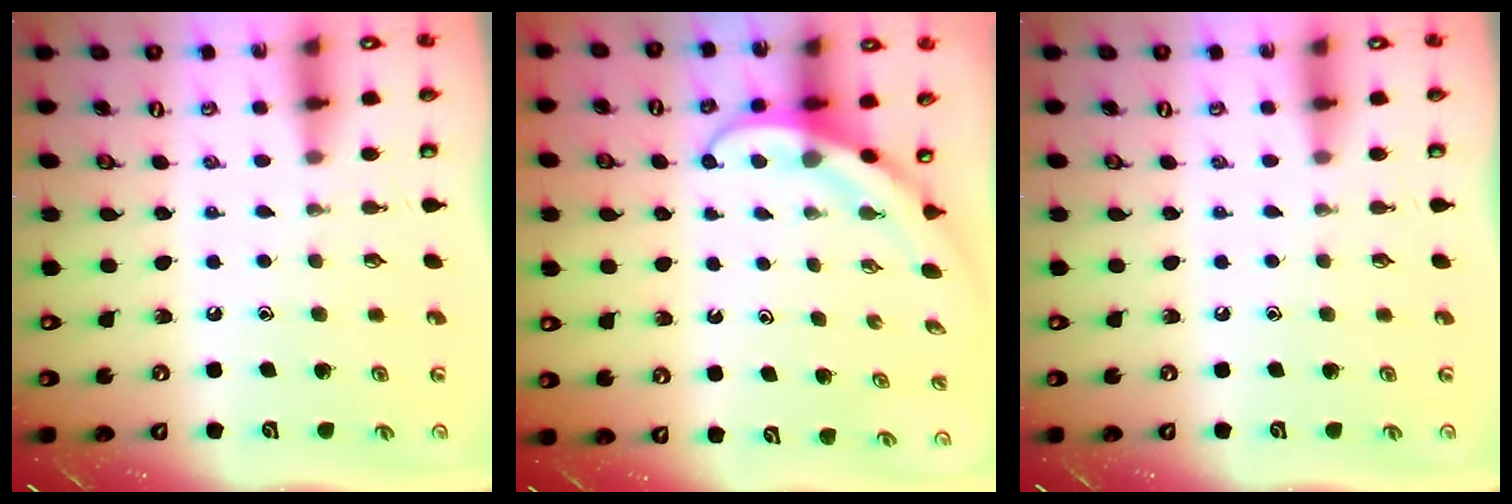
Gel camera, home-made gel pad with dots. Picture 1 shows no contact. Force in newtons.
{"total": 3.8, "press": 3.8, "slide": 0.3}
{"total": 0.0}